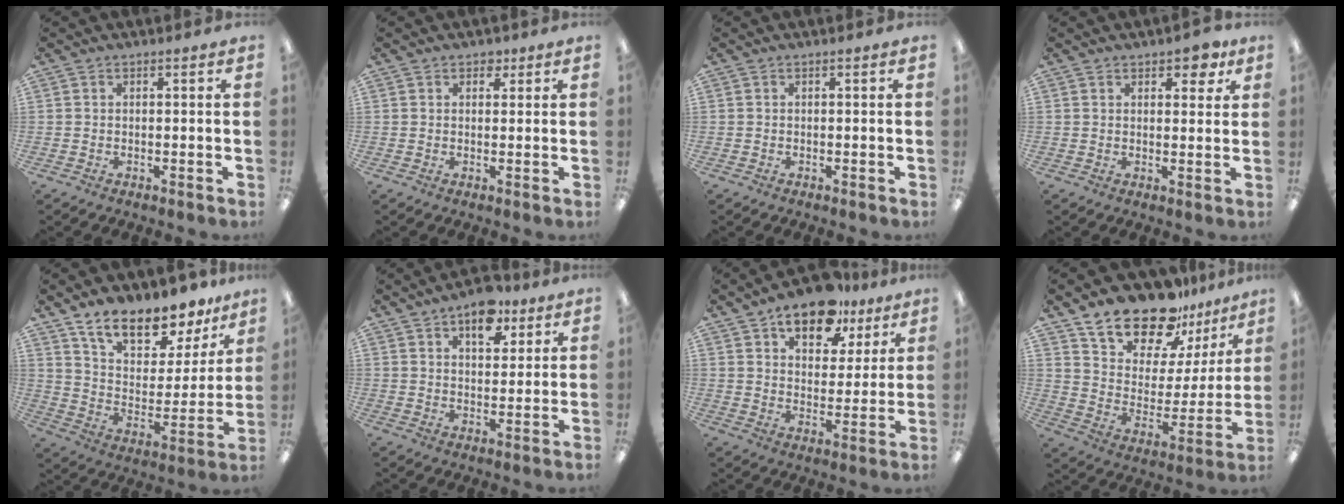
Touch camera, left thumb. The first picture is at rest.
{"total": 2.3, "force": [1.5, 1.5, 0.9], "torque": [-0.002, -0.003, 0.024]}
{"total": 0.0}
{"total": 4.2, "force": [2.8, 2.2, 2.3], "torque": [-0.019, -0.006, 0.043]}
{"total": 14.7, "force": [12.4, 5.3, 5.9], "torque": [-0.110, -0.089, 0.220]}
{"total": 10.1, "force": [6.1, 5.6, 5.9], "torque": [-0.065, -0.028, 0.101]}
{"total": 13.2, "force": [9.5, 6.7, 6.2], "torque": [-0.088, -0.046, 0.168]}
{"total": 19.1, "force": [16.2, 8.2, 5.7], "torque": [-0.114, -0.130, 0.292]}